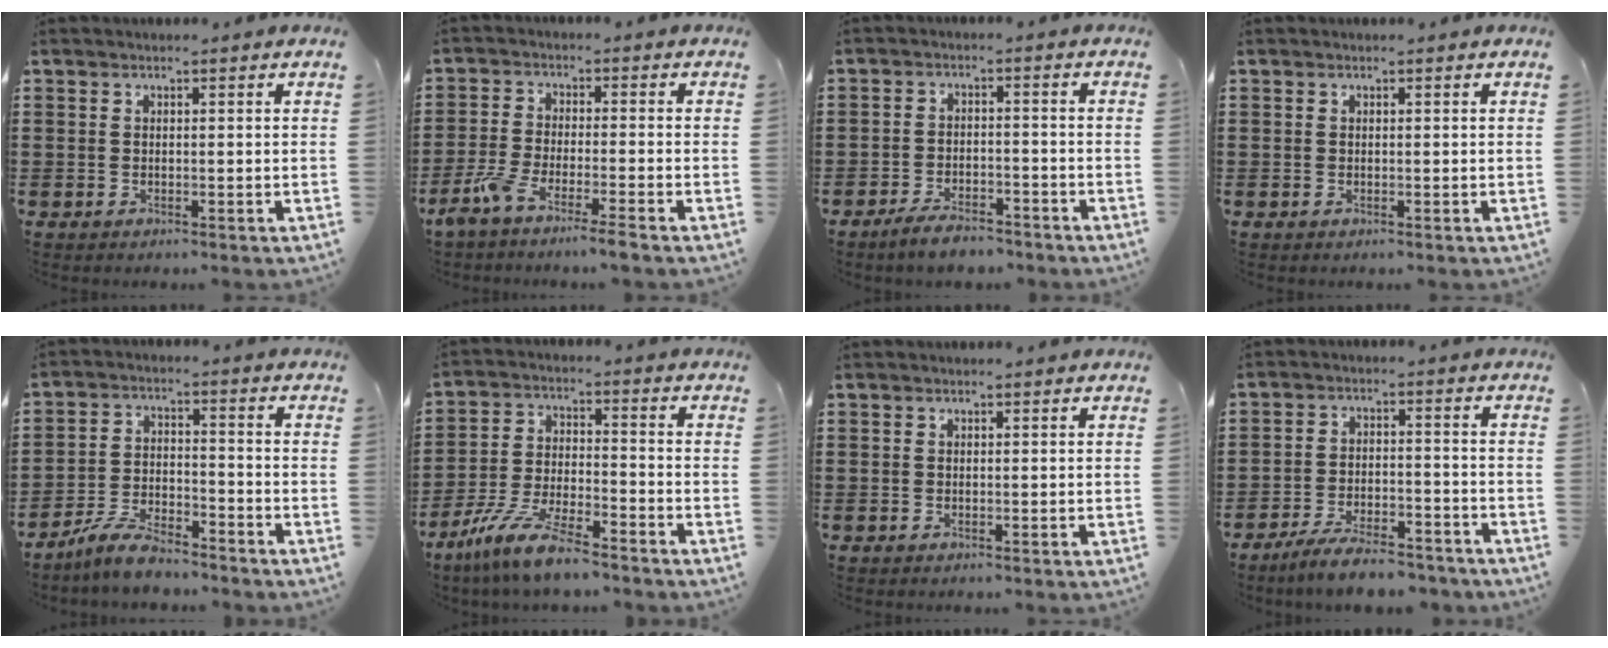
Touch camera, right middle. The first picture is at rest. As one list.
[{"total": 5.4, "force": [-4.5, -0.1, 3.0], "torque": [-0.076, -0.016, -0.090]}, {"total": 4.1, "force": [-3.8, 0.9, 1.3], "torque": [-0.029, 0.006, -0.076]}, {"total": 0.0}, {"total": 6.3, "force": [-5.7, 1.1, 2.5], "torque": [-0.059, 0.003, -0.112]}, {"total": 9.2, "force": [-7.8, 0.9, 4.7], "torque": [-0.108, 0.003, -0.157]}, {"total": 0.0}, {"total": 6.7, "force": [-6.1, 0.9, 2.6], "torque": [-0.050, 0.004, -0.117]}]